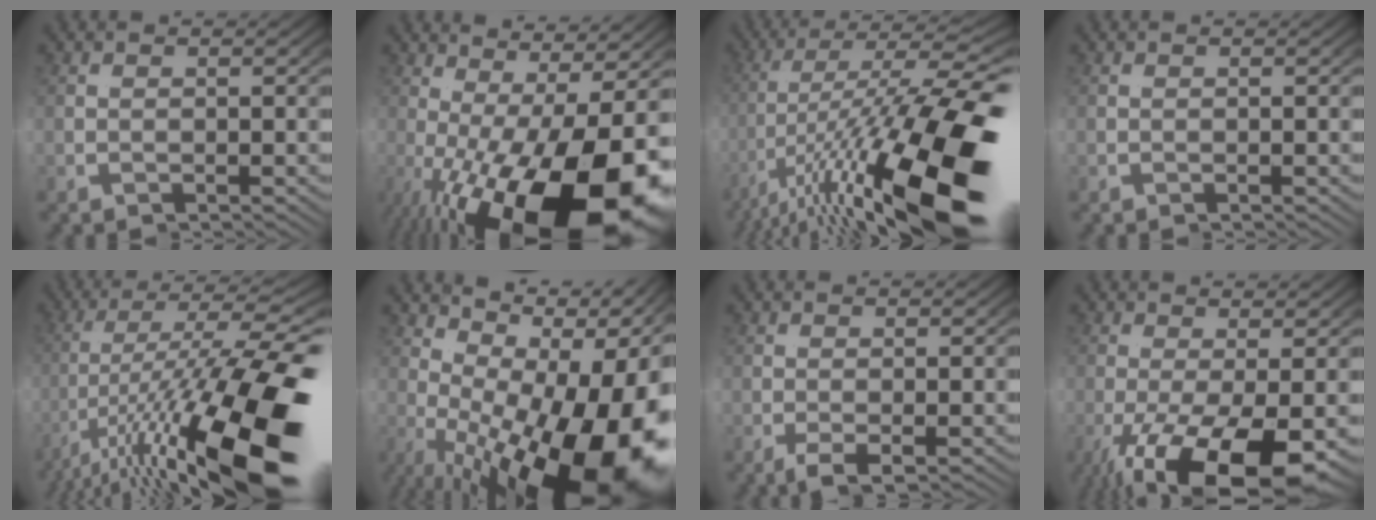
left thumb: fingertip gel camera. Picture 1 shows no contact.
{"total": 14.4, "force": [-3.7, 5.6, 12.8], "torque": [-0.211, -0.015, -0.044]}
{"total": 12.3, "force": [-5.1, 1.6, 11.1], "torque": [-0.191, 0.011, -0.081]}
{"total": 0.0}
{"total": 11.4, "force": [-4.8, 0.6, 10.3], "torque": [-0.175, 0.013, -0.078]}
{"total": 13.9, "force": [-2.2, 5.4, 12.7], "torque": [-0.196, 0.000, -0.023]}
{"total": 1.8, "force": [0.4, -1.5, 1.0], "torque": [-0.013, 0.015, -0.006]}
{"total": 7.0, "force": [-3.0, 1.0, 6.3], "torque": [-0.098, -0.004, -0.048]}